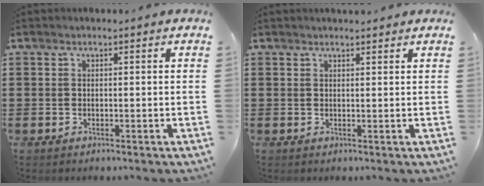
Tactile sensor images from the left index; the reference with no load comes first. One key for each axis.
{"total": 1.2, "fx": 1.1, "fy": 0.3, "fz": 0.0, "tx": -0.002, "ty": 0.001, "tz": 0.023}